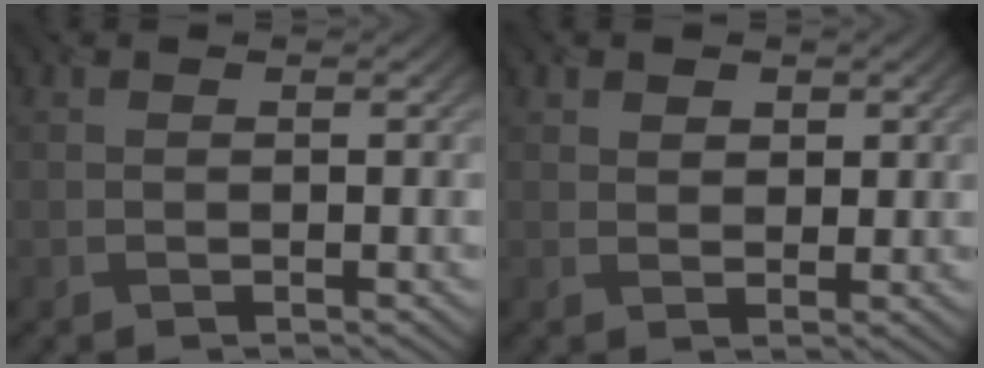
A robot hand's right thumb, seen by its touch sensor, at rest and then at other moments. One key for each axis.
{"total": 2.2, "fx": 1.4, "fy": 1.5, "fz": 0.8, "tx": -0.015, "ty": -0.009, "tz": 0.027}